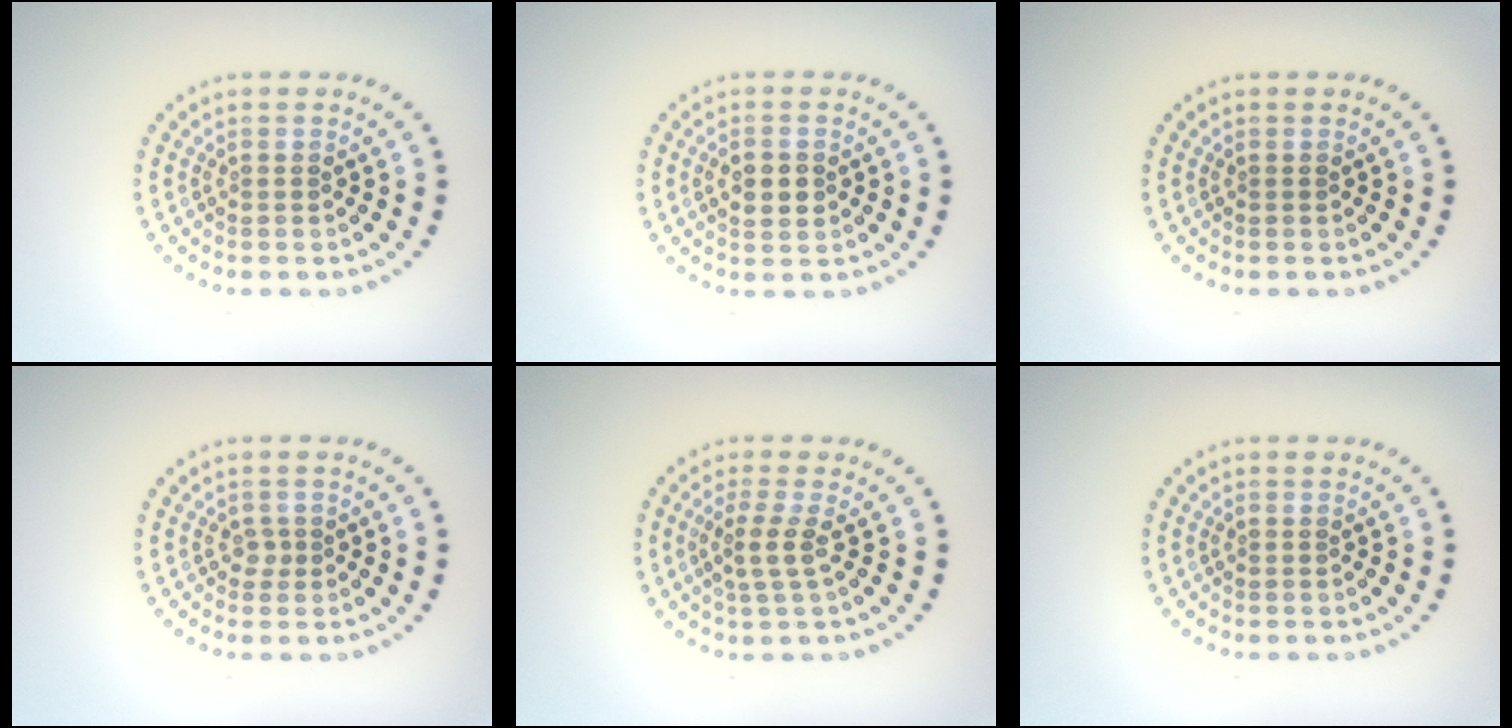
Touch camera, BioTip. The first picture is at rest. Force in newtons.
{"total": 2.2, "press": 2.2, "slide": 0.0}
{"total": 0.0}
{"total": 1.0, "press": 0.8, "slide": 0.7}
{"total": 2.2, "press": 1.6, "slide": 1.4}
{"total": 0.0}